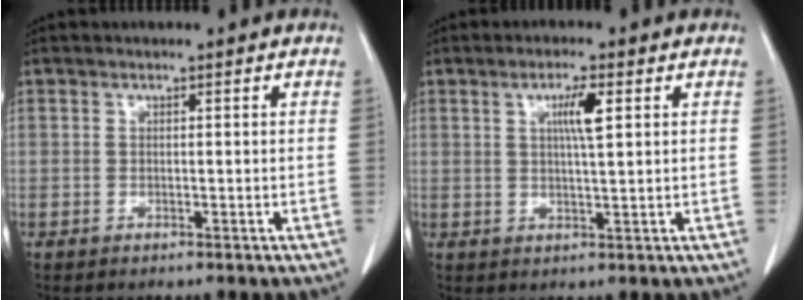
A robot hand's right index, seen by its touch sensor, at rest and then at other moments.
{"total": 4.2, "force": [1.4, 0.3, 4.0], "torque": [-0.069, -0.001, 0.023]}